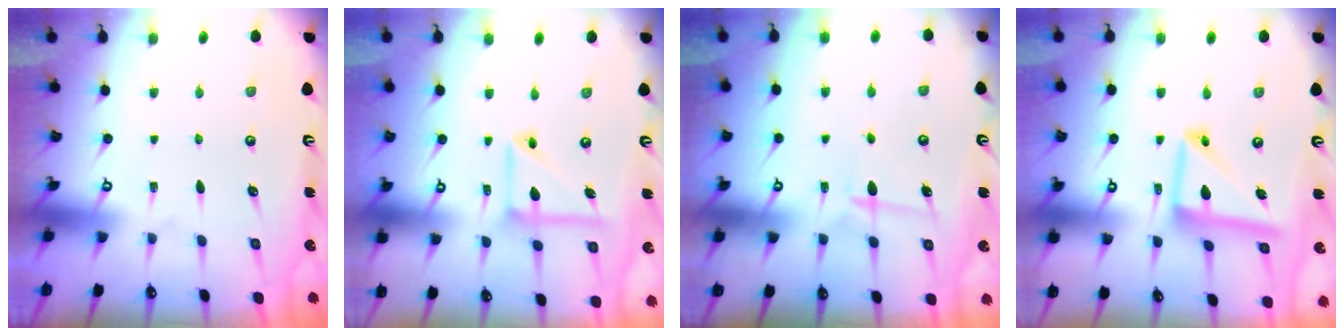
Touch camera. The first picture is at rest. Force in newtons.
{"total": 11.8, "press": 11.7, "slide": 1.1}
{"total": 5.2, "press": 5.1, "slide": 0.6}
{"total": 14.5, "press": 14.4, "slide": 1.4}